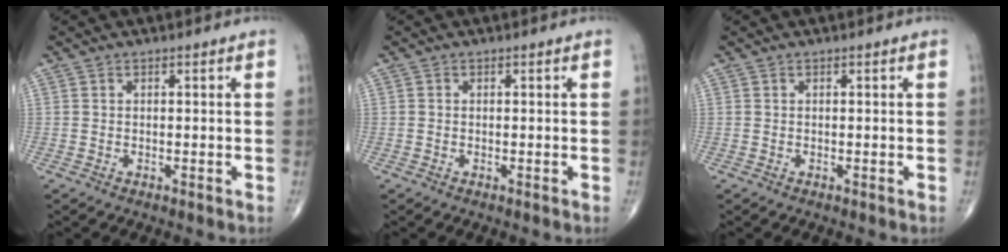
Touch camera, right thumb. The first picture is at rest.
{"total": 0.0}
{"total": 0.0}